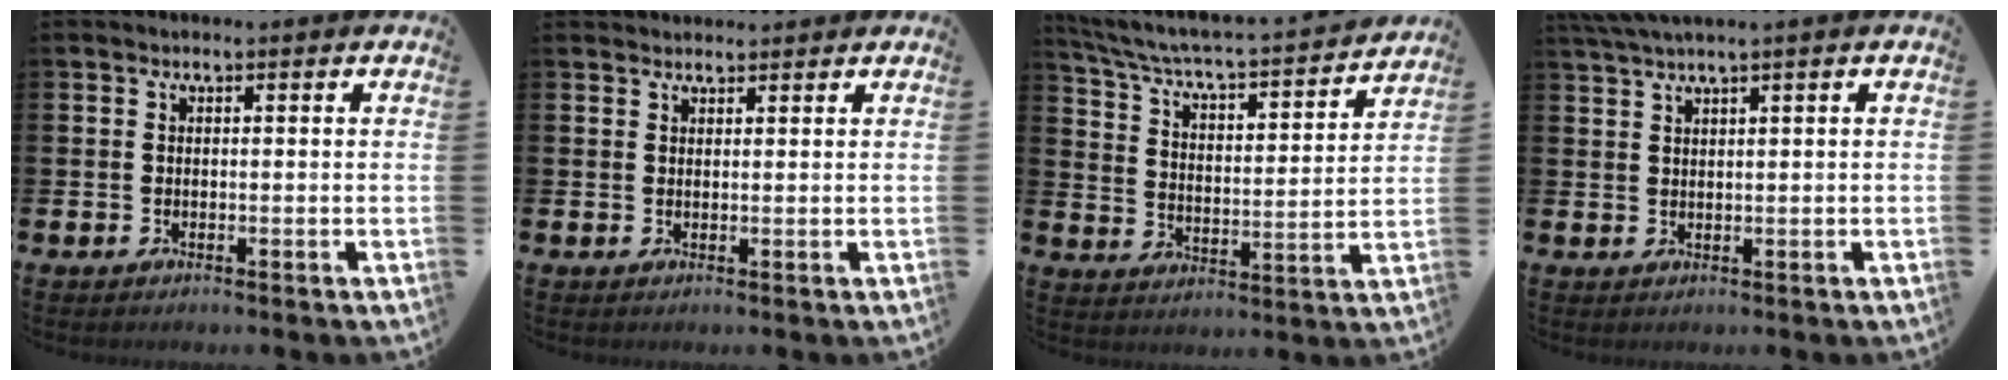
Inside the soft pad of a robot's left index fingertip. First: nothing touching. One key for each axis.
{"total": 1.4, "fx": 1.4, "fy": 0.3, "fz": 0.1, "tx": 0.006, "ty": -0.004, "tz": 0.024}
{"total": 5.2, "fx": 4.7, "fy": 0.7, "fz": 2.0, "tx": -0.069, "ty": -0.043, "tz": 0.071}
{"total": 2.4, "fx": 1.8, "fy": -0.5, "fz": 1.6, "tx": -0.039, "ty": 0.005, "tz": 0.035}